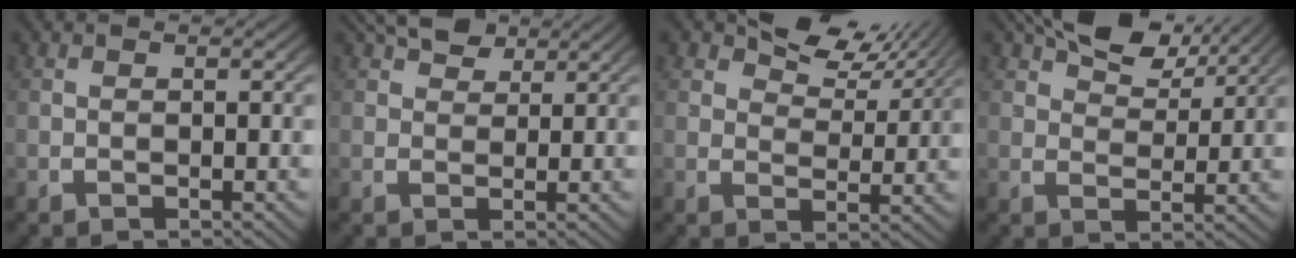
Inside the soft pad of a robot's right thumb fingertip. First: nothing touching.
{"total": 5.0, "force": [3.8, 2.3, 2.3], "torque": [-0.031, 0.009, 0.060]}
{"total": 5.6, "force": [4.3, 2.3, 2.8], "torque": [-0.035, 0.012, 0.065]}
{"total": 6.8, "force": [5.3, 2.5, 3.3], "torque": [-0.054, 0.011, 0.086]}